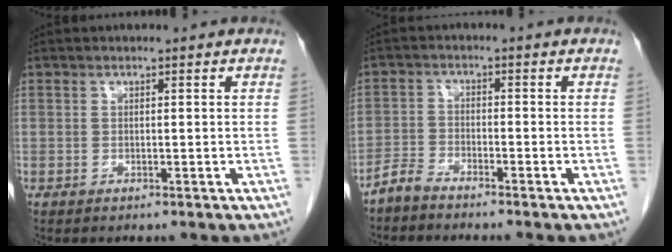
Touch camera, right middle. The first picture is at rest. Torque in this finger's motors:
{"motor_torque": [0.06, -0.02, 0.01, 0.02]}